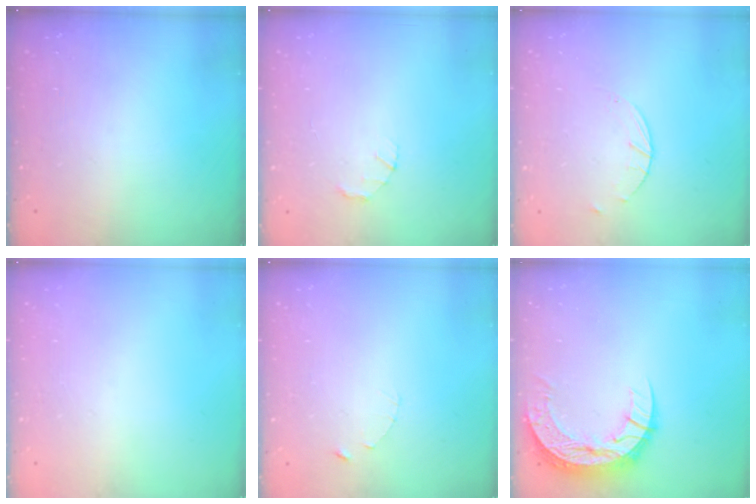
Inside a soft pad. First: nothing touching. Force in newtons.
{"total": 1.4, "press": 1.3, "slide": 0.3}
{"total": 2.6, "press": 2.6, "slide": 0.4}
{"total": 0.0}
{"total": 1.0, "press": 1.0, "slide": 0.2}
{"total": 12.6, "press": 12.6, "slide": 0.9}